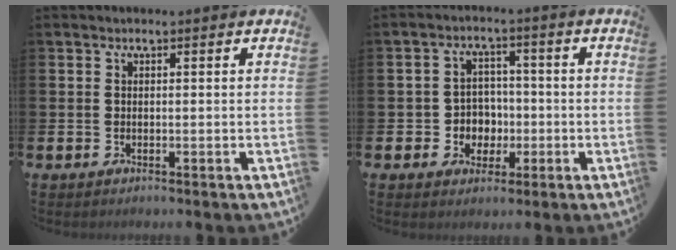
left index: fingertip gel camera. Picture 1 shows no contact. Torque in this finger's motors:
{"motor_torque": [0.52, -0.10, 0.05, 0.05]}